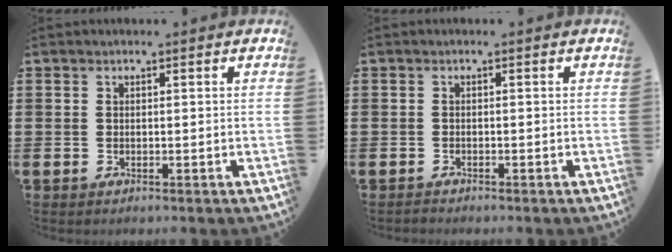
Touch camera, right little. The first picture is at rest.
{"total": 0.0}